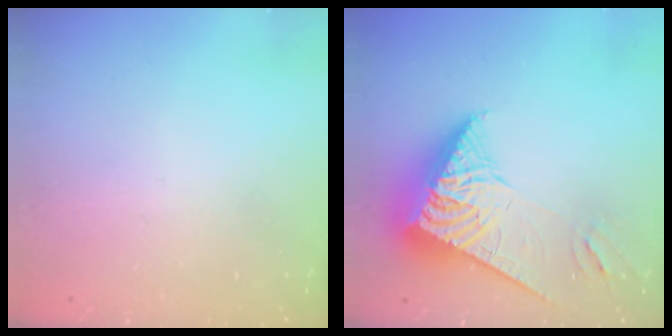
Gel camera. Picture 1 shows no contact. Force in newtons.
{"total": 12.1, "press": 12.0, "slide": 1.3}